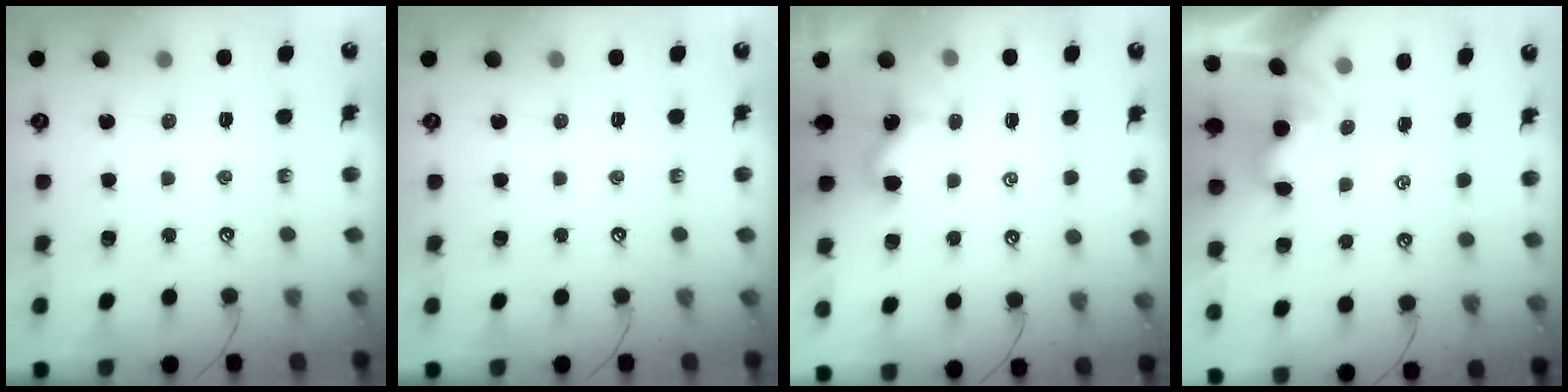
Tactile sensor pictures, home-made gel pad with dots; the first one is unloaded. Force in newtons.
{"total": 0.0}
{"total": 0.6, "press": 0.4, "slide": 0.5}
{"total": 2.0, "press": 1.9, "slide": 0.4}